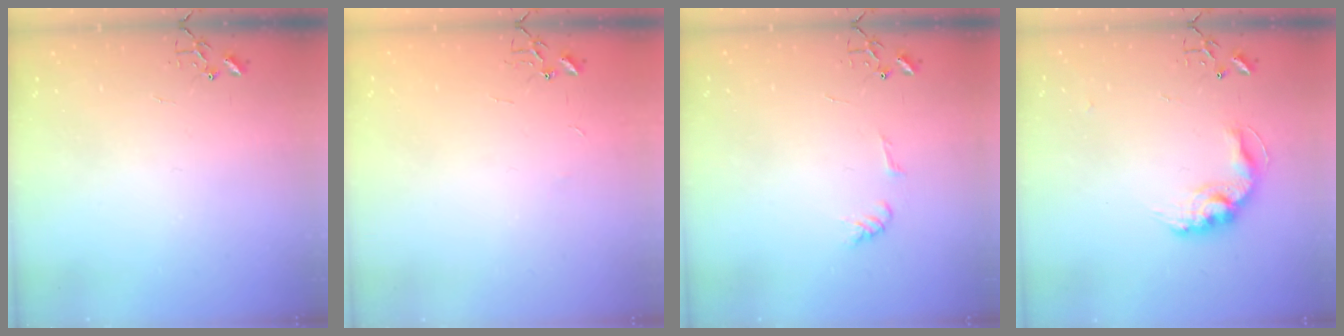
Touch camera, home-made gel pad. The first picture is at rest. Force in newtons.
{"total": 2.4, "press": 2.4, "slide": 0.3}
{"total": 5.9, "press": 5.9, "slide": 0.6}
{"total": 13.8, "press": 13.8, "slide": 1.0}